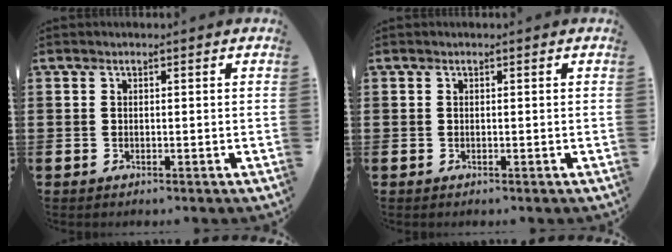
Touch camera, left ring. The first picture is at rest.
{"total": 0.0}